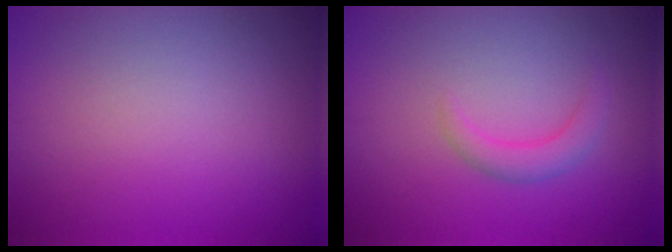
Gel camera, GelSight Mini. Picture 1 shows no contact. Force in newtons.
{"total": 1.9, "press": 1.9, "slide": 0.3}